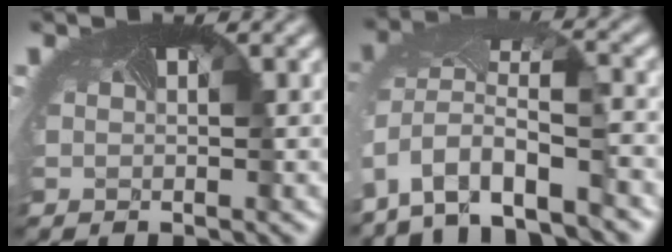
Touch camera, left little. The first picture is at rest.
{"total": 8.4, "force": [-6.3, 3.1, 4.5], "torque": [-0.095, -0.019, -0.104]}